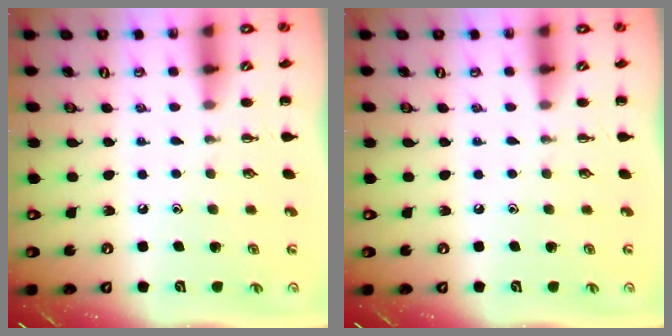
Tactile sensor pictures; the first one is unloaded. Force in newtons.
{"total": 0.0}